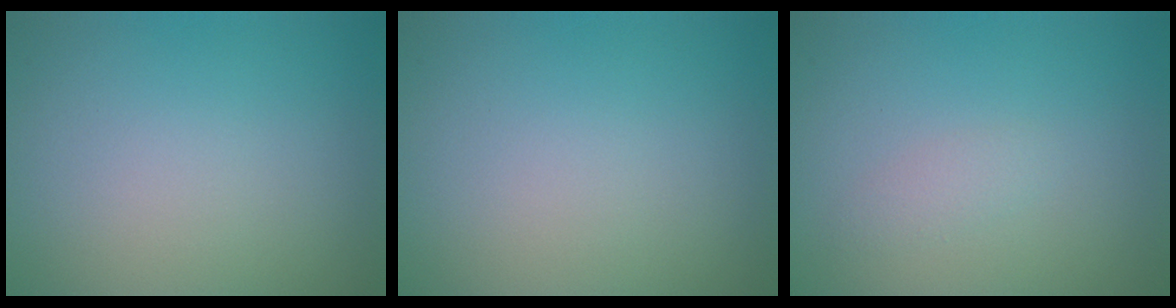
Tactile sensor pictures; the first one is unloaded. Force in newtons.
{"total": 0.0}
{"total": 1.0, "press": 1.0, "slide": 0.1}